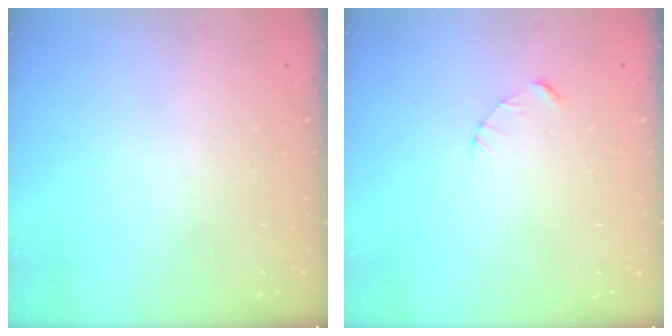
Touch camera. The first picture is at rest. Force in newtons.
{"total": 2.3, "press": 2.3, "slide": 0.3}